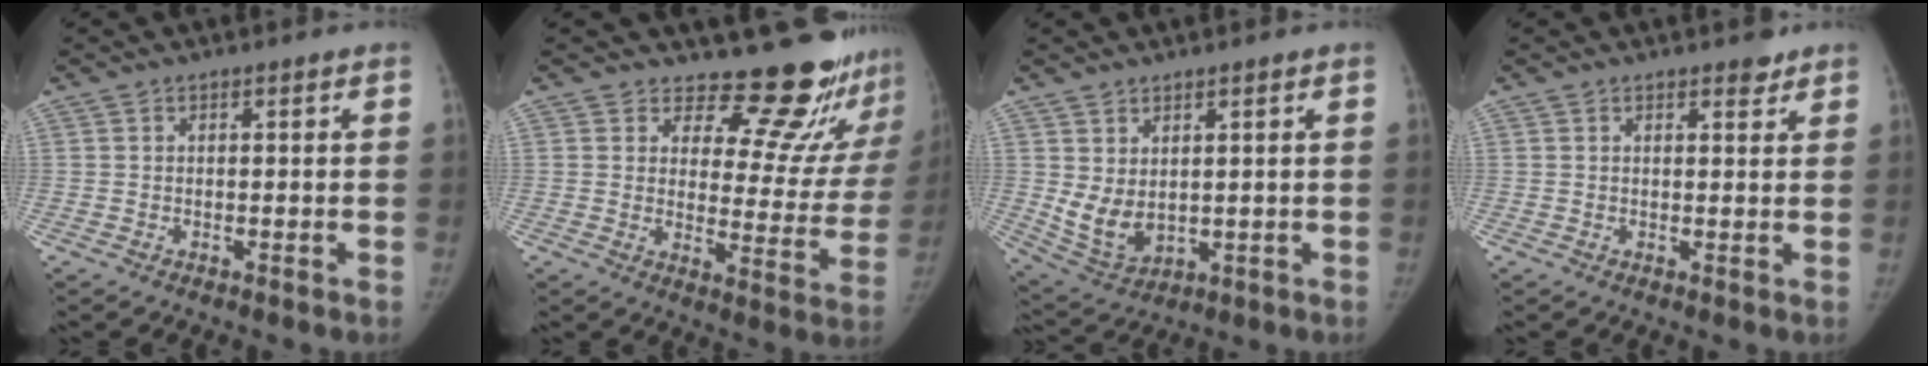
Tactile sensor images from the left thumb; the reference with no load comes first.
{"total": 17.5, "force": [16.1, 5.7, 3.8], "torque": [0.018, -0.161, 0.185]}
{"total": 7.4, "force": [1.5, 4.6, 5.6], "torque": [-0.094, -0.018, 0.051]}
{"total": 2.0, "force": [1.6, 0.9, 0.8], "torque": [0.000, -0.010, 0.018]}